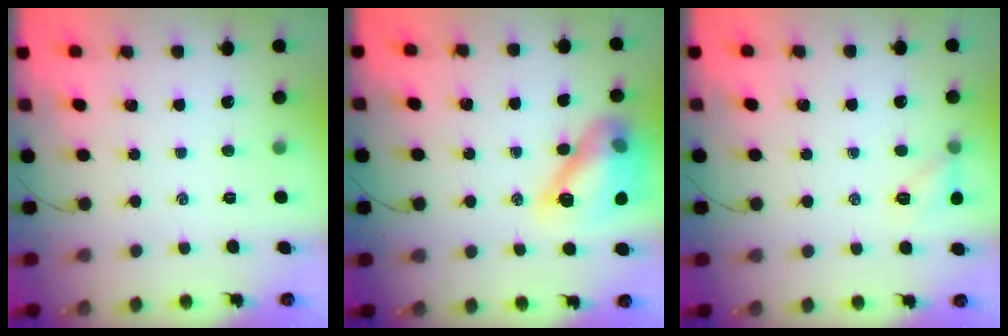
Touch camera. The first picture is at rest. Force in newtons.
{"total": 14.2, "press": 13.9, "slide": 3.3}
{"total": 7.4, "press": 7.3, "slide": 1.4}